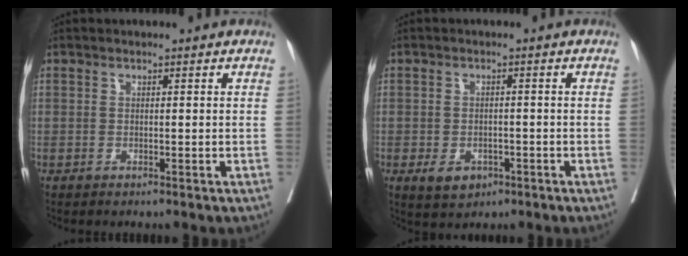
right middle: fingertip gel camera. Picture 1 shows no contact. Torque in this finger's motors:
{"motor_torque": [0.57, -0.41, 0.25, 0.05]}